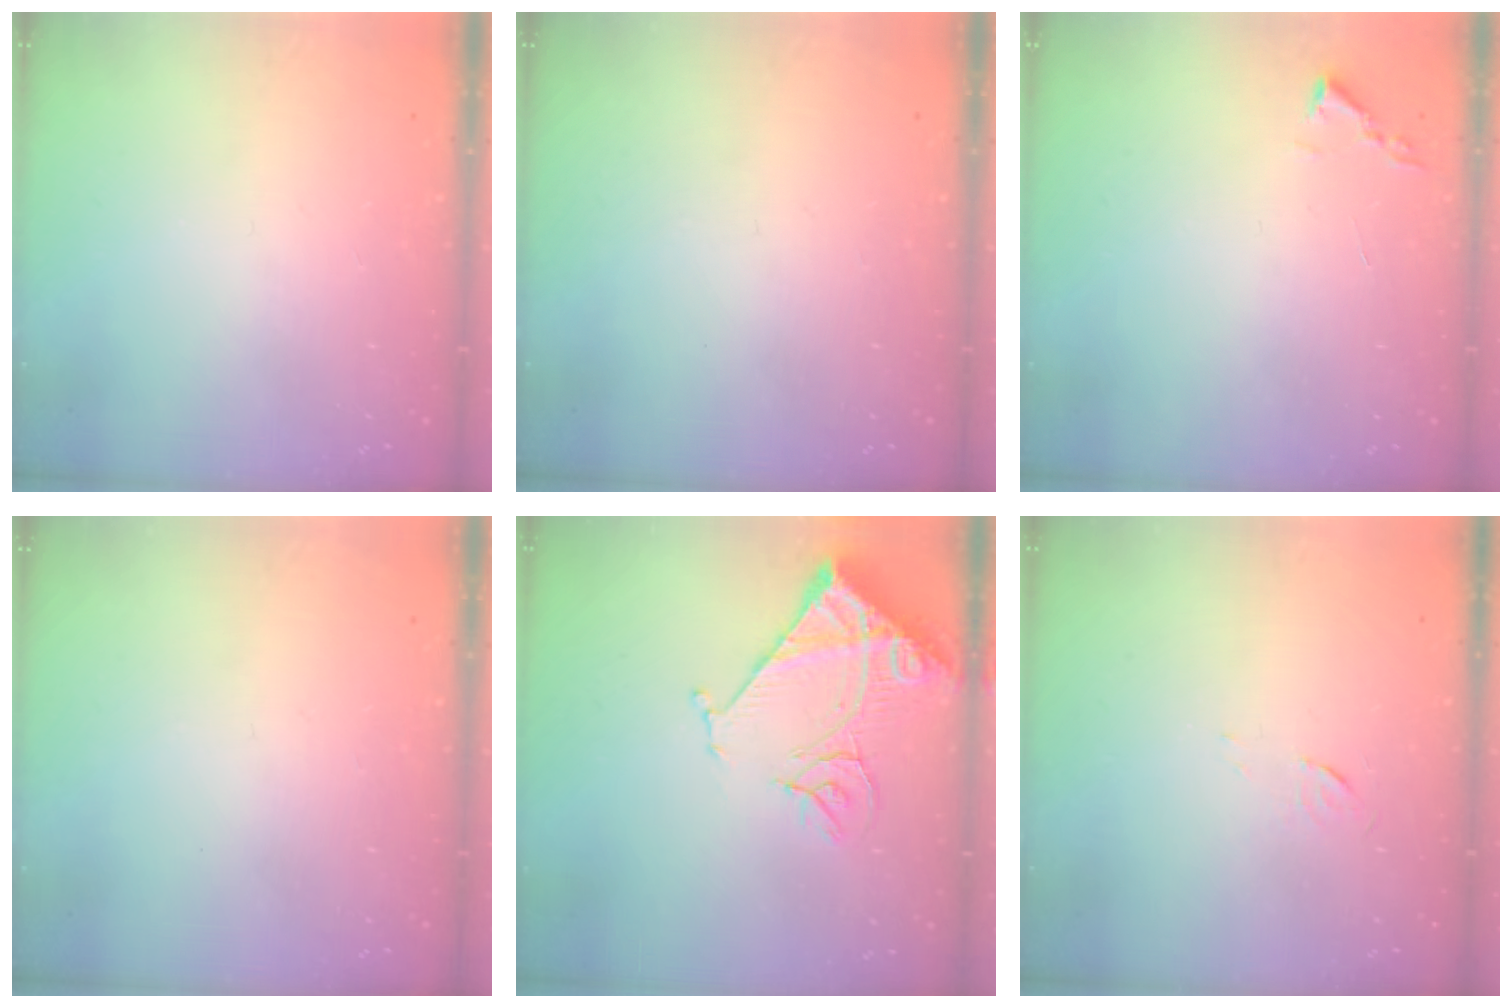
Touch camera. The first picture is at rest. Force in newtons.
{"total": 0.0}
{"total": 1.9, "press": 1.8, "slide": 0.3}
{"total": 0.0}
{"total": 13.6, "press": 13.5, "slide": 1.7}
{"total": 3.6, "press": 3.6, "slide": 0.3}